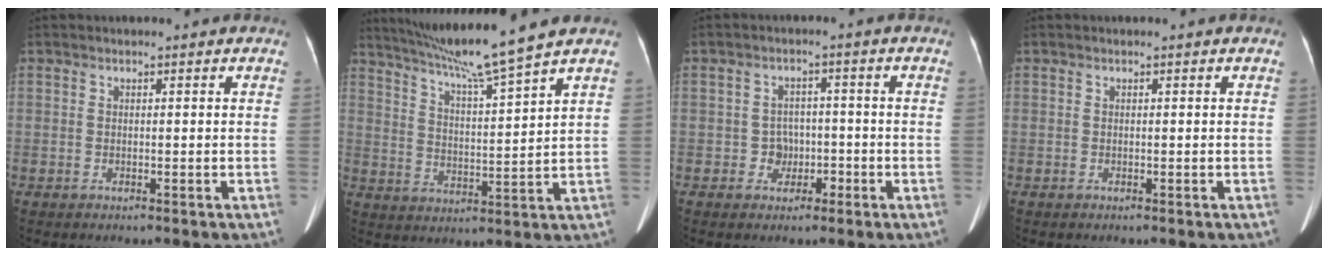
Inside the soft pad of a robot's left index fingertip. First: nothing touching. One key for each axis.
{"total": 11.6, "fx": 9.9, "fy": -2.3, "fz": 5.7, "tx": -0.099, "ty": -0.006, "tz": 0.169}
{"total": 3.0, "fx": -1.2, "fy": 2.7, "fz": 0.8, "tx": -0.009, "ty": 0.010, "tz": -0.018}
{"total": 0.0}